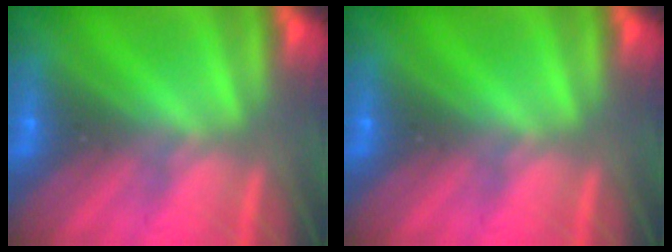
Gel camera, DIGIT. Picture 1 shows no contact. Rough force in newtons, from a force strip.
{"total": 0.0}